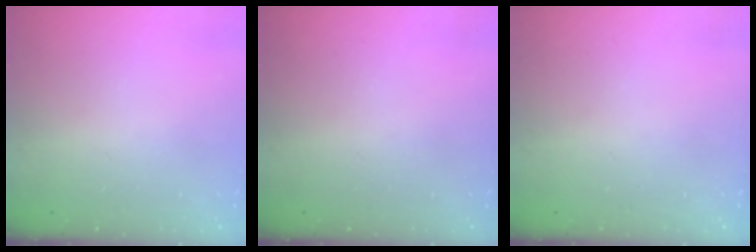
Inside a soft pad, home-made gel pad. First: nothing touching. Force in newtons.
{"total": 0.0}
{"total": 0.0}